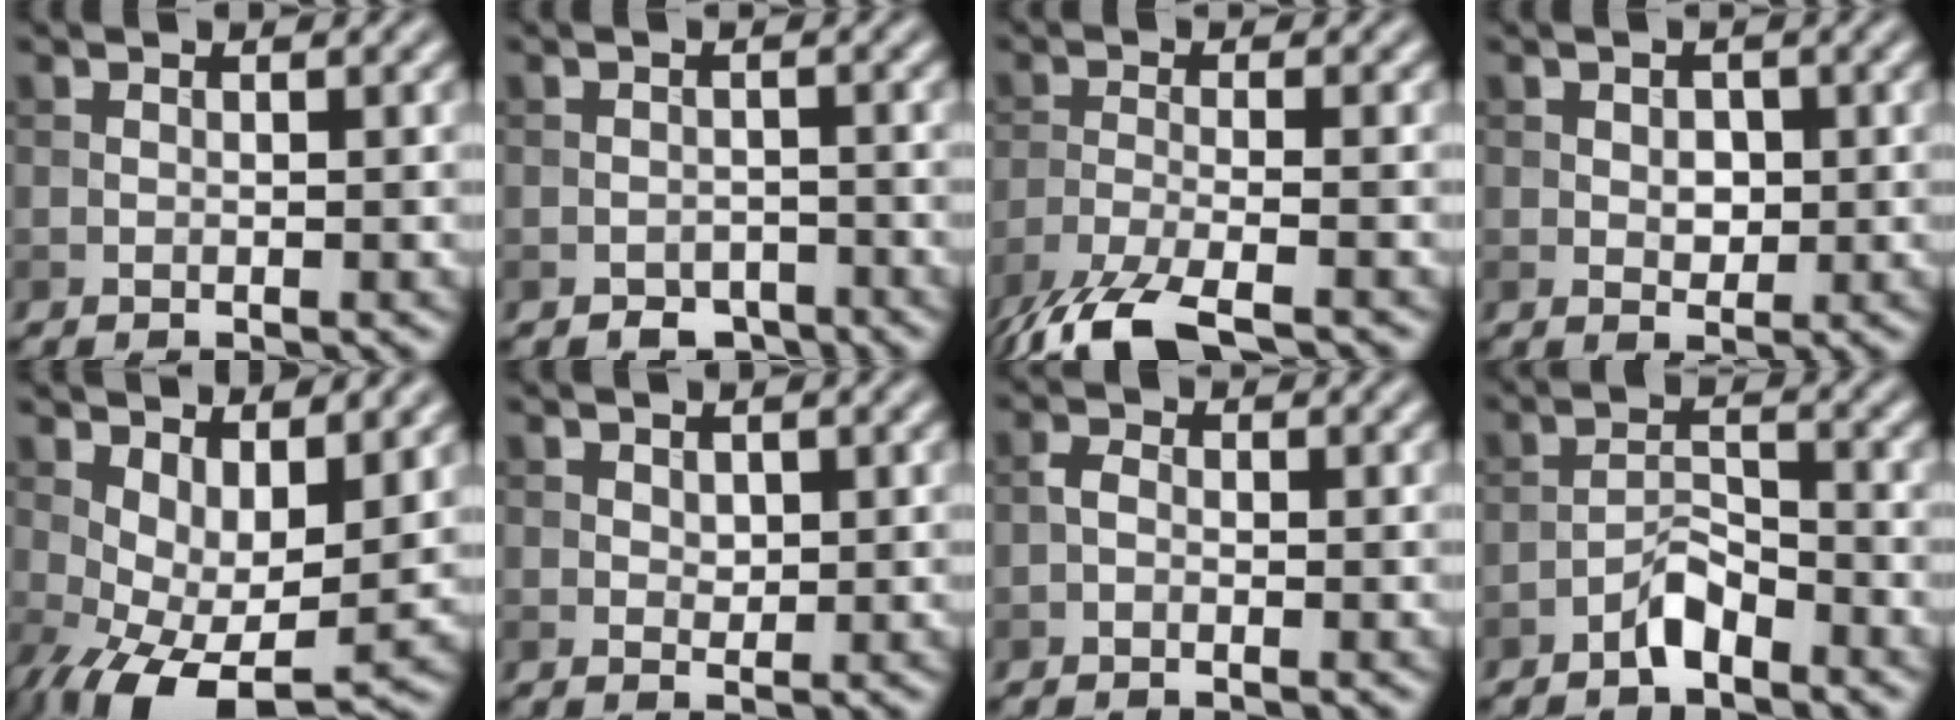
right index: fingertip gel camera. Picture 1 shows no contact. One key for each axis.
{"total": 1.9, "fx": -1.5, "fy": 1.2, "fz": 0.5, "tx": 0.002, "ty": 0.002, "tz": -0.026}
{"total": 7.3, "fx": -5.6, "fy": 1.6, "fz": 4.5, "tx": -0.087, "ty": -0.015, "tz": -0.112}
{"total": 1.8, "fx": 0.2, "fy": 1.3, "fz": 1.2, "tx": -0.020, "ty": -0.004, "tz": 0.006}
{"total": 7.3, "fx": -0.5, "fy": 3.5, "fz": 6.4, "tx": -0.119, "ty": -0.008, "tz": -0.004}
{"total": 1.1, "fx": 0.5, "fy": 0.8, "fz": 0.5, "tx": -0.008, "ty": -0.004, "tz": 0.012}
{"total": 1.2, "fx": -0.5, "fy": 0.8, "fz": 0.8, "tx": -0.014, "ty": 0.003, "tz": -0.013}
{"total": 2.6, "fx": -2.0, "fy": 0.9, "fz": 1.3, "tx": -0.019, "ty": 0.012, "tz": -0.040}